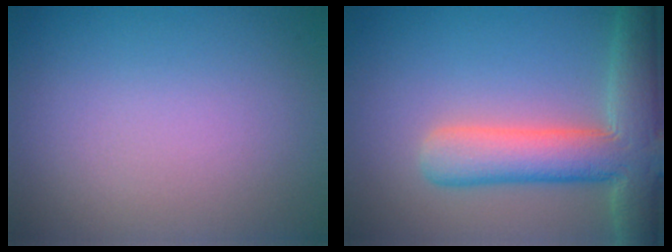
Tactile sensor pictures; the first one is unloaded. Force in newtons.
{"total": 7.6, "press": 7.6, "slide": 0.6}